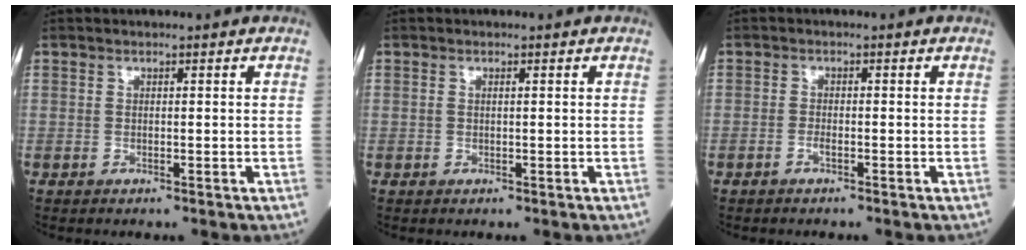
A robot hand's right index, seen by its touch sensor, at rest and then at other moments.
{"total": 0.5, "force": [0.2, 0.1, 0.5], "torque": [-0.020, 0.004, 0.005]}
{"total": 0.9, "force": [-0.7, 0.2, 0.6], "torque": [-0.013, 0.002, -0.014]}